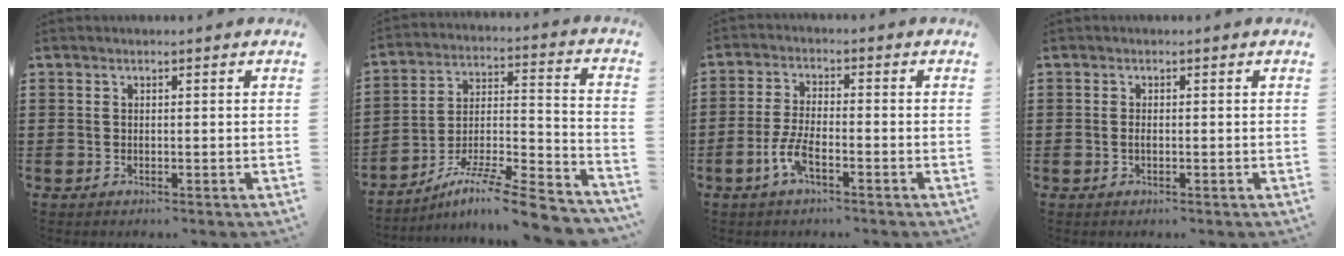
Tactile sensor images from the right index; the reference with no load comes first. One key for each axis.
{"total": 10.1, "fx": -8.3, "fy": 0.5, "fz": 5.8, "tx": -0.087, "ty": 0.009, "tz": -0.162}
{"total": 5.0, "fx": -2.5, "fy": 1.5, "fz": 4.0, "tx": -0.102, "ty": -0.008, "tz": -0.053}
{"total": 0.7, "fx": -0.2, "fy": 0.3, "fz": 0.6, "tx": -0.014, "ty": -0.002, "tz": -0.002}